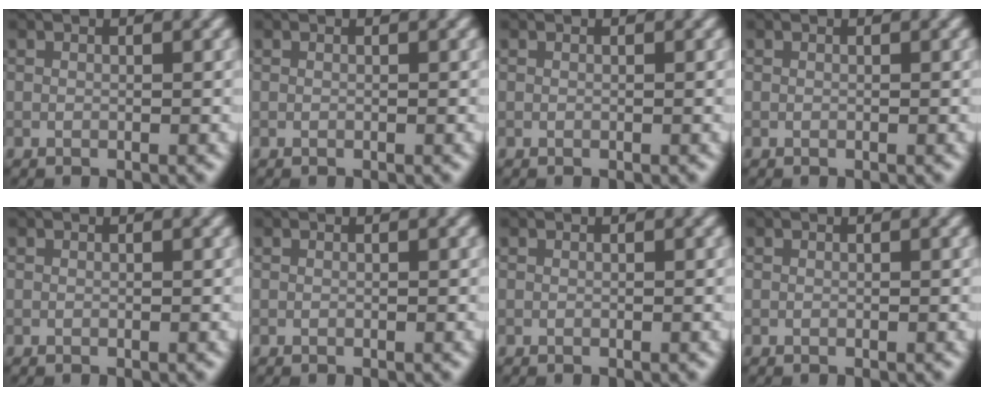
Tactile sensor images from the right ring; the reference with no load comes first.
{"total": 0.0}
{"total": 0.0}
{"total": 0.0}
{"total": 0.0}
{"total": 0.0}
{"total": 0.0}
{"total": 0.0}